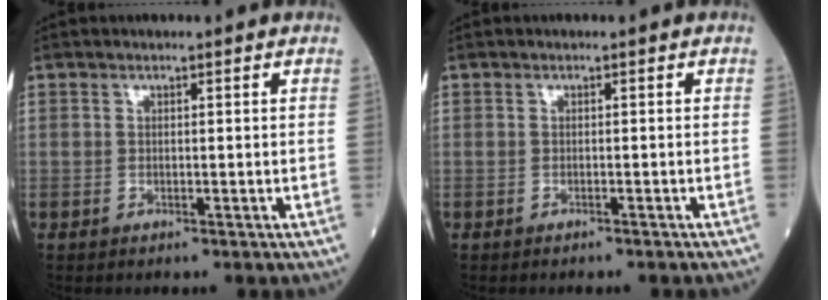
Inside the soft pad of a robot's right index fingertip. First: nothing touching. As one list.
[{"total": 1.3, "force": [-1.2, -0.1, 0.5], "torque": [-0.010, 0.001, -0.014]}]